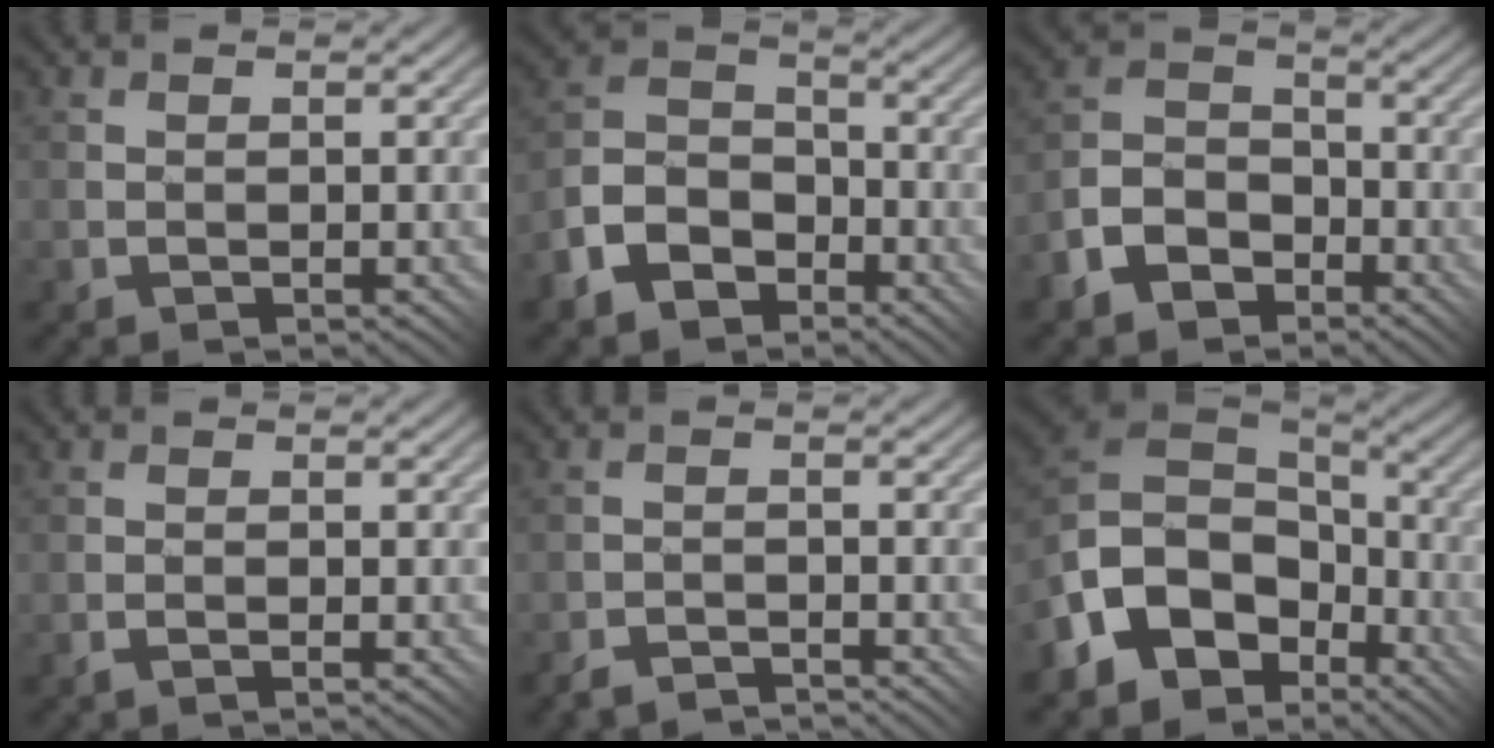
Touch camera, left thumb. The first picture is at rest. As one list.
[{"total": 8.6, "force": [-5.1, 5.5, 4.1], "torque": [-0.102, -0.010, -0.111]}, {"total": 7.4, "force": [-4.5, 4.8, 3.4], "torque": [-0.081, -0.006, -0.098]}, {"total": 0.9, "force": [-0.7, 0.2, 0.6], "torque": [-0.008, 0.003, -0.015]}, {"total": 2.3, "force": [-2.3, 0.0, 0.1], "torque": [-0.002, 0.008, -0.052]}, {"total": 12.8, "force": [-5.9, 9.2, 6.6], "torque": [-0.170, -0.014, -0.113]}]